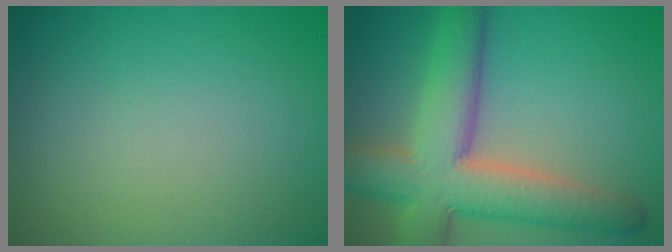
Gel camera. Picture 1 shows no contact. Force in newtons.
{"total": 9.8, "press": 9.8, "slide": 0.8}